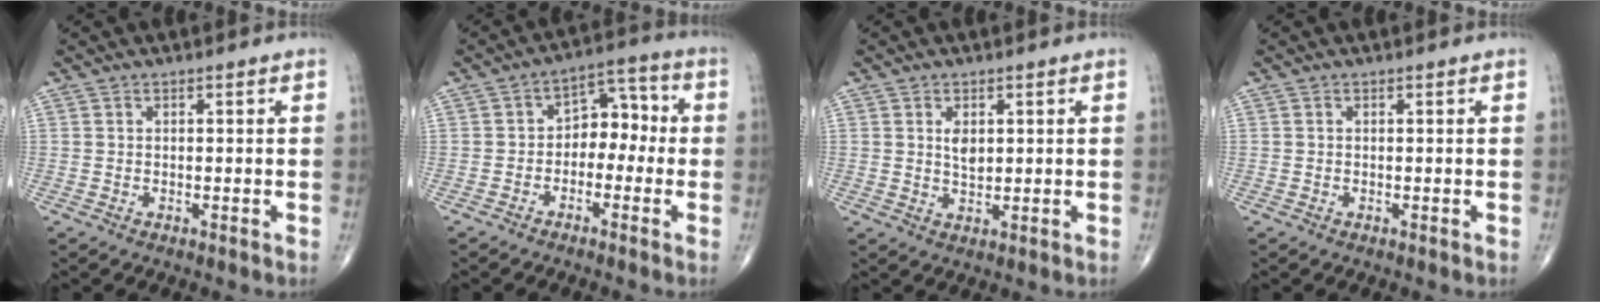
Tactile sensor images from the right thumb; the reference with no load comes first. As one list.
[{"total": 7.6, "force": [-1.3, 5.2, 5.3], "torque": [-0.042, 0.043, -0.035]}, {"total": 3.2, "force": [0.9, 1.8, 2.4], "torque": [-0.034, -0.008, 0.017]}, {"total": 0.0}]